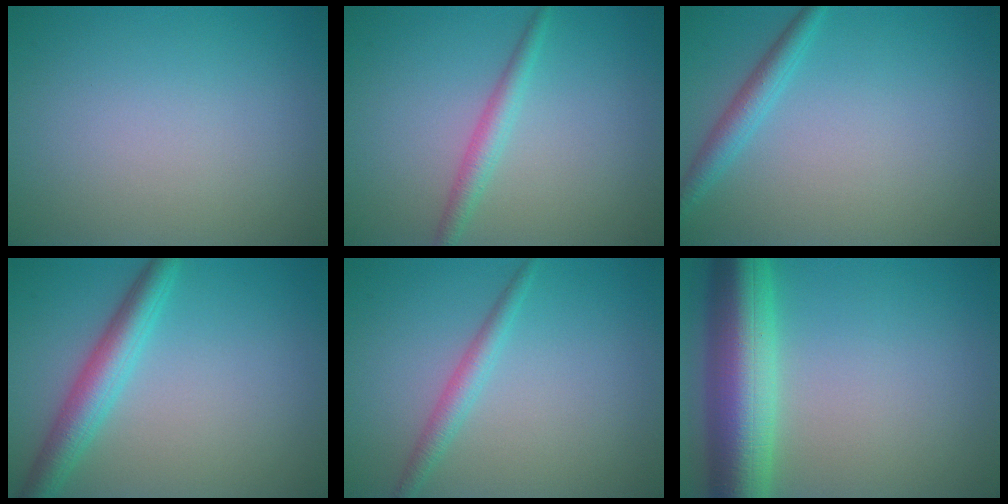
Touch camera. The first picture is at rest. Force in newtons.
{"total": 2.1, "press": 2.1, "slide": 0.1}
{"total": 2.2, "press": 2.2, "slide": 0.1}
{"total": 4.2, "press": 4.2, "slide": 0.1}
{"total": 2.0, "press": 2.0, "slide": 0.1}
{"total": 9.5, "press": 9.5, "slide": 0.1}